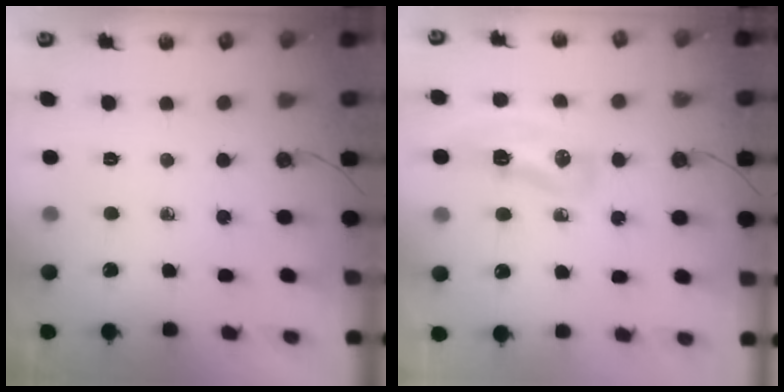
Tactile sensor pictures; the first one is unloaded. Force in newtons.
{"total": 14.6, "press": 10.5, "slide": 10.2}